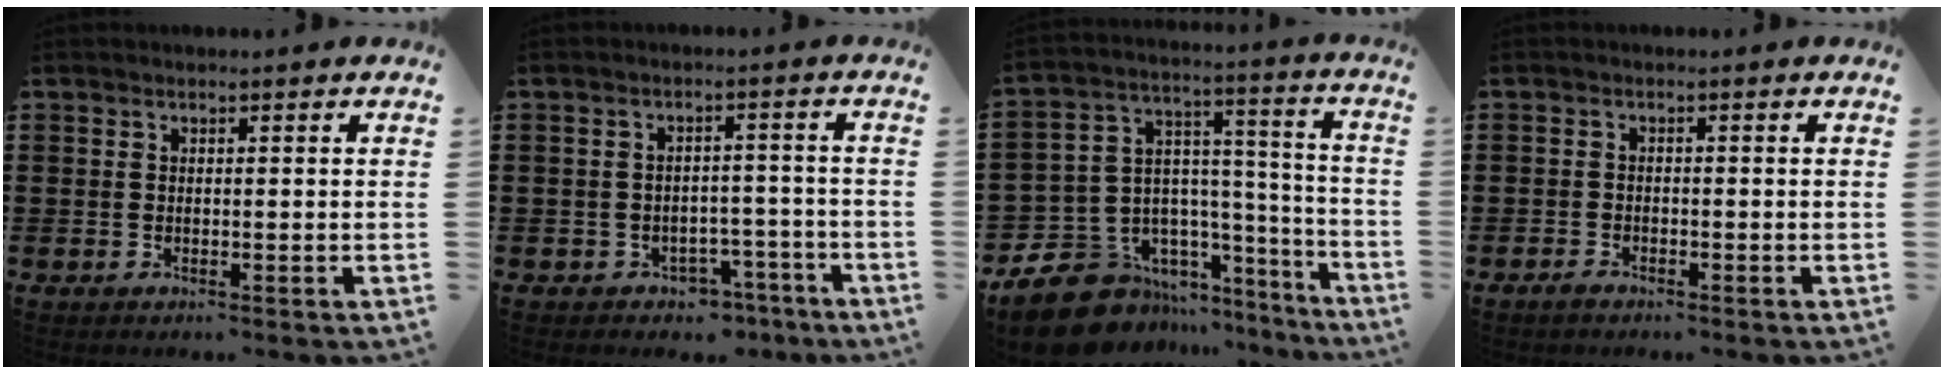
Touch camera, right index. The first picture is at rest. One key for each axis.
{"total": 2.9, "fx": -2.5, "fy": 1.5, "fz": 0.5, "tx": -0.017, "ty": 0.006, "tz": -0.051}
{"total": 11.7, "fx": -8.6, "fy": 7.3, "fz": 2.9, "tx": -0.086, "ty": 0.013, "tz": -0.159}
{"total": 1.1, "fx": -1.0, "fy": 0.4, "fz": 0.2, "tx": -0.007, "ty": -0.001, "tz": -0.020}